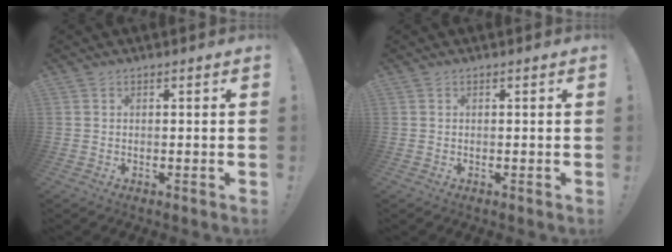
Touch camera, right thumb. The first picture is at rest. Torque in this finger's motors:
{"motor_torque": [0.00, 0.00, 0.01, -0.01, 0.05]}